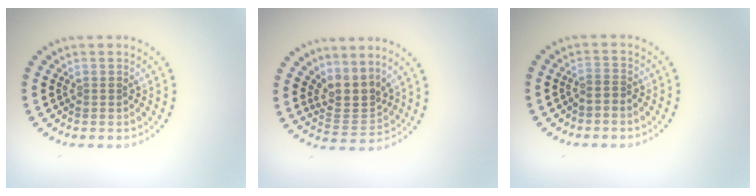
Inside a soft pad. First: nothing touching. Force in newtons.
{"total": 2.9, "press": 2.0, "slide": 2.1}
{"total": 0.7, "press": 0.6, "slide": 0.5}